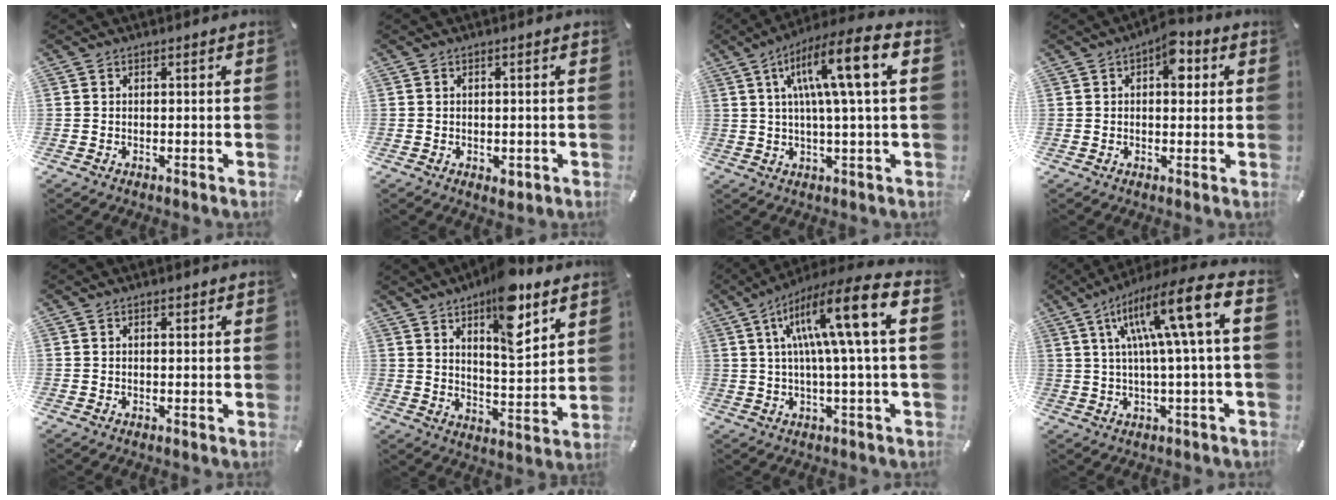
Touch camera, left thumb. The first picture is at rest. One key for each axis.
{"total": 1.9, "fx": -0.6, "fy": 1.3, "fz": 1.2, "tx": -0.019, "ty": 0.002, "tz": -0.009}
{"total": 14.4, "fx": 4.2, "fy": 2.4, "fz": 13.5, "tx": -0.230, "ty": -0.004, "tz": 0.062}
{"total": 6.5, "fx": 2.1, "fy": 3.7, "fz": 4.9, "tx": -0.053, "ty": -0.004, "tz": 0.026}
{"total": 0.9, "fx": 0.4, "fy": 0.5, "fz": 0.6, "tx": -0.011, "ty": 0.004, "tz": 0.006}
{"total": 14.3, "fx": 9.5, "fy": 5.3, "fz": 9.3, "tx": -0.131, "ty": -0.057, "tz": 0.160}
{"total": 16.9, "fx": 4.7, "fy": 2.1, "fz": 16.1, "tx": -0.279, "ty": -0.010, "tz": 0.062}
{"total": 17.3, "fx": 5.4, "fy": 2.0, "fz": 16.3, "tx": -0.283, "ty": -0.014, "tz": 0.072}